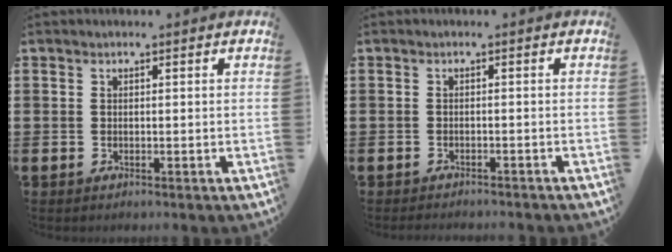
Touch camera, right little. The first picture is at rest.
{"total": 0.8, "force": [-0.8, -0.1, 0.0], "torque": [-0.002, 0.001, -0.016]}